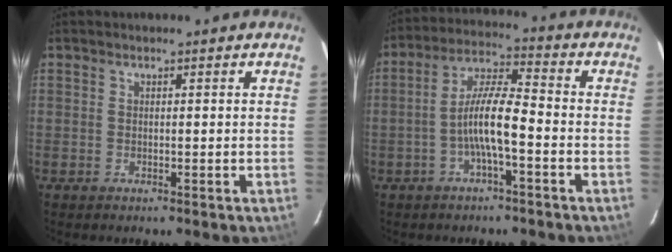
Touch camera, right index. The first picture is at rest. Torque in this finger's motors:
{"motor_torque": [1.33, -0.81, 0.56, 0.17]}